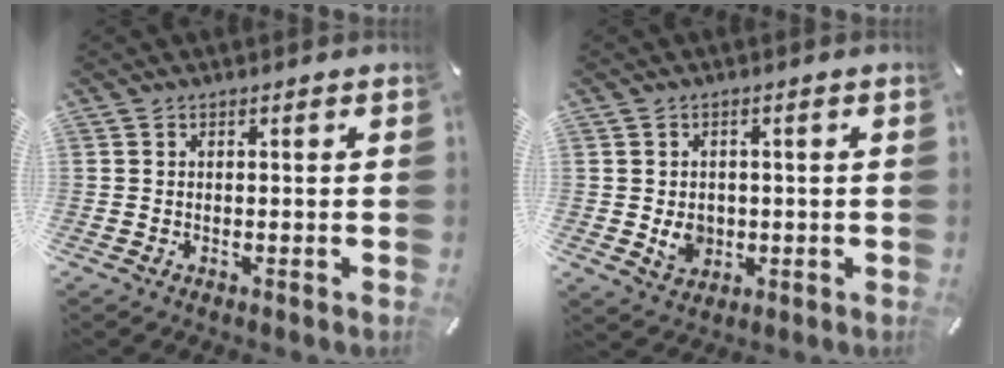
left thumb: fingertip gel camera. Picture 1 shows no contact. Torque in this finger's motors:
{"motor_torque": [0.81, 0.82, 0.00, 0.00, 0.01]}